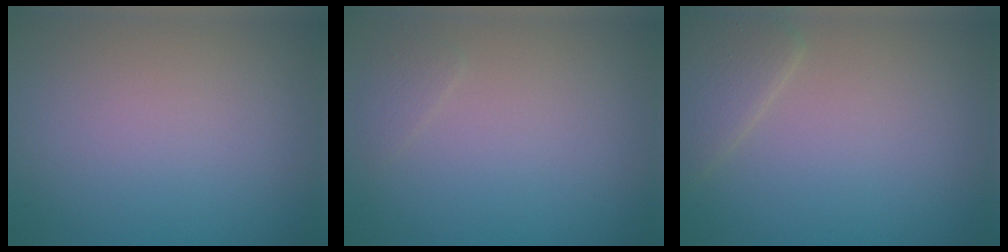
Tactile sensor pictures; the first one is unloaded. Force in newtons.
{"total": 0.9, "press": 0.9, "slide": 0.0}
{"total": 2.7, "press": 2.6, "slide": 0.2}